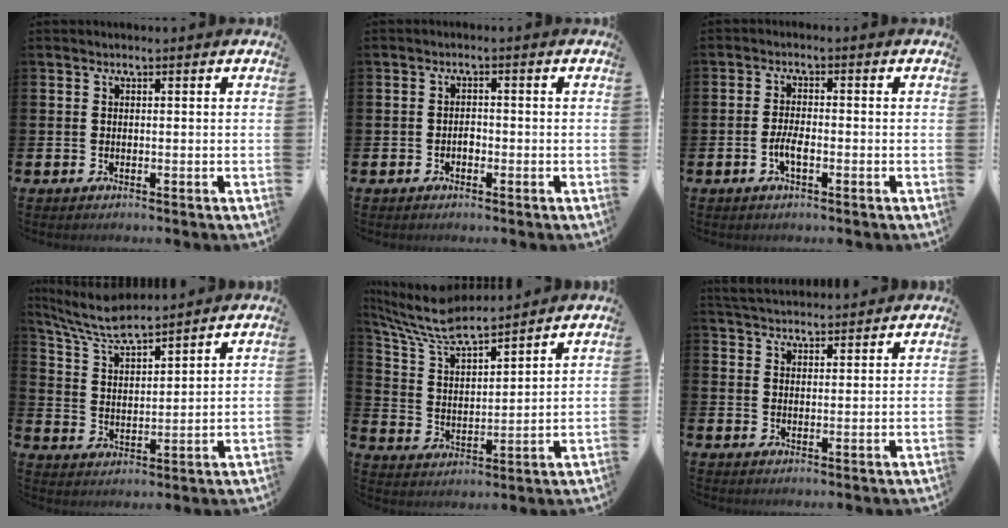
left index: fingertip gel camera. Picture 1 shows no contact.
{"total": 1.3, "force": [-0.6, 0.9, 0.7], "torque": [-0.010, 0.001, -0.012]}
{"total": 2.8, "force": [-0.9, 1.0, 2.5], "torque": [-0.048, -0.001, -0.021]}
{"total": 6.9, "force": [6.5, 0.7, 2.2], "torque": [-0.065, -0.032, 0.117]}
{"total": 8.2, "force": [7.7, 1.3, 2.7], "torque": [-0.083, -0.050, 0.134]}
{"total": 3.8, "force": [3.8, 0.5, 0.3], "torque": [-0.013, -0.018, 0.071]}